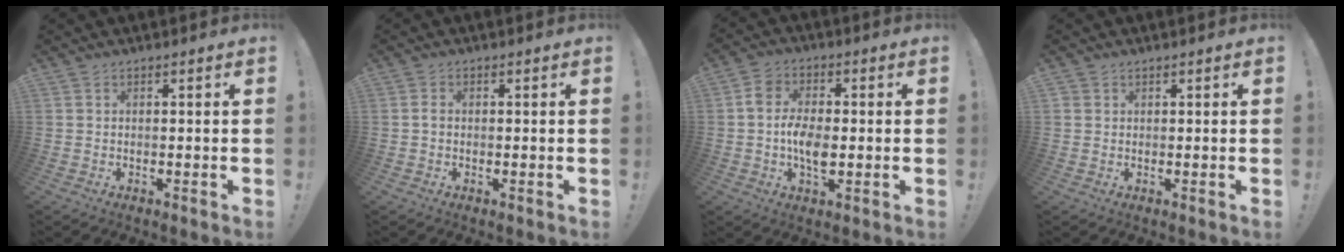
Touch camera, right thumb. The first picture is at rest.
{"total": 0.9, "force": [-0.1, 0.6, 0.6], "torque": [-0.020, 0.007, 0.000]}
{"total": 9.5, "force": [-1.5, 6.1, 7.2], "torque": [-0.128, 0.005, -0.027]}
{"total": 1.1, "force": [0.7, 0.8, 0.1], "torque": [0.002, -0.002, 0.013]}